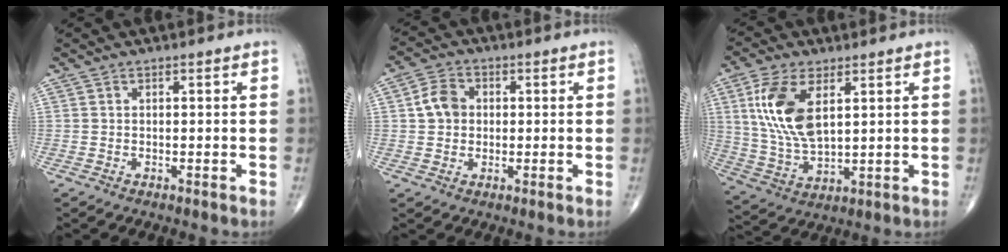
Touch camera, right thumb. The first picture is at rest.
{"total": 5.4, "force": [0.5, 4.4, 3.0], "torque": [-0.045, 0.010, 0.004]}
{"total": 13.4, "force": [4.3, 6.6, 10.8], "torque": [-0.225, -0.014, 0.091]}